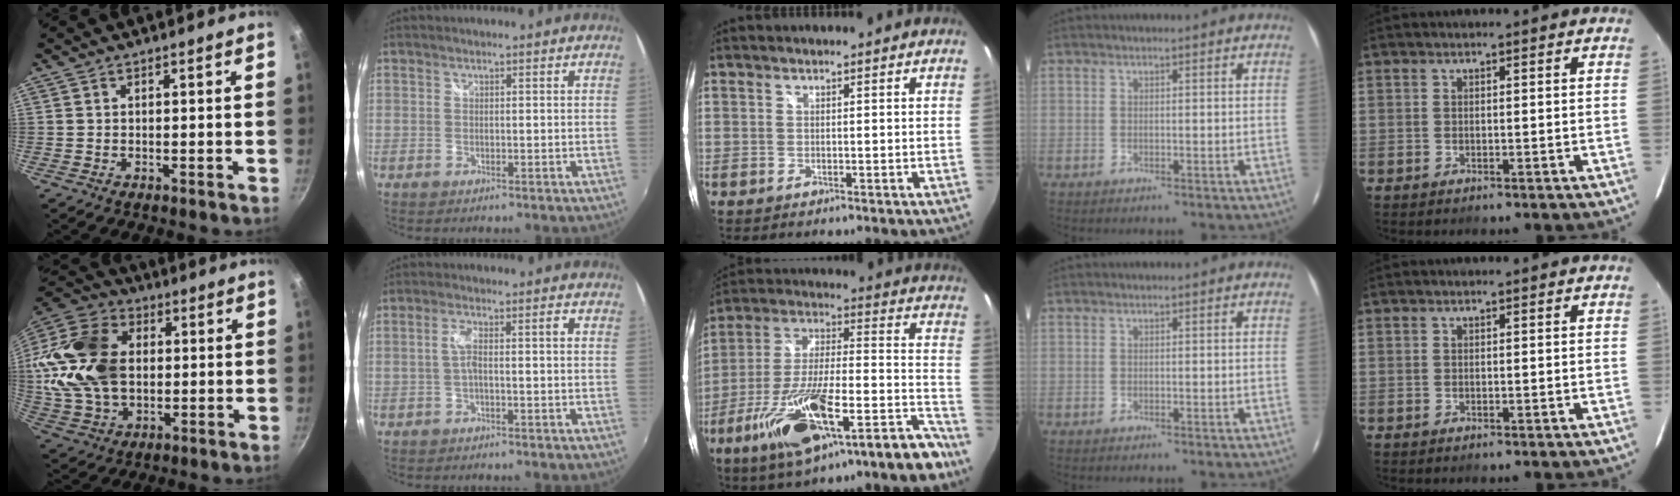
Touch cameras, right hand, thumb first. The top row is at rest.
{"thumb": {"total": 21.1, "force": [1.8, 15.2, 14.6], "torque": [-0.272, 0.020, 0.034]}, "index": {"total": 3.3, "force": [-1.1, 0.1, 3.1], "torque": [-0.060, 0.006, -0.020]}, "middle": {"total": 24.6, "force": [-16.7, 5.1, 17.3], "torque": [-0.272, -0.004, -0.267]}}